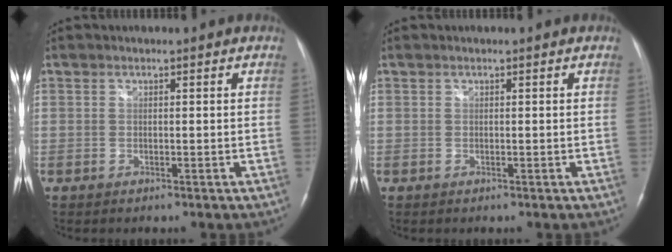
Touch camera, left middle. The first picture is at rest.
{"total": 0.0}